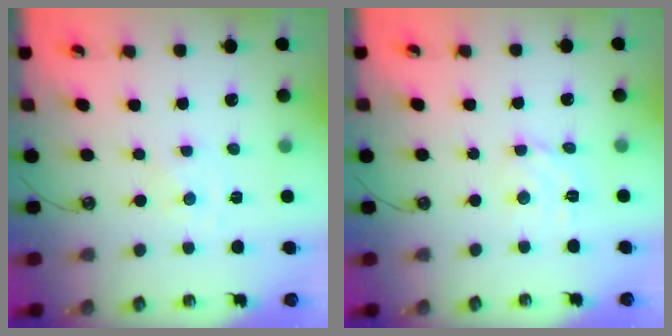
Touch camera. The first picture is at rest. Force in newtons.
{"total": 5.3, "press": 5.3, "slide": 0.4}